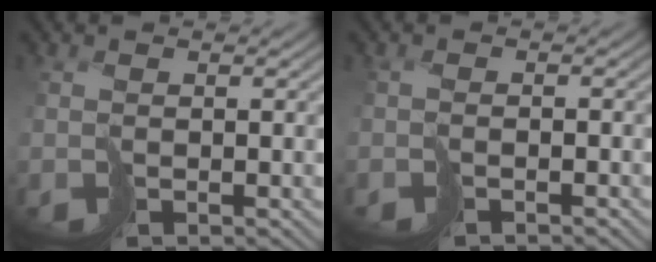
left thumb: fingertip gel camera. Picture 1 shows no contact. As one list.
[{"total": 1.0, "force": [-1.0, 0.0, 0.1], "torque": [0.004, 0.004, -0.020]}]